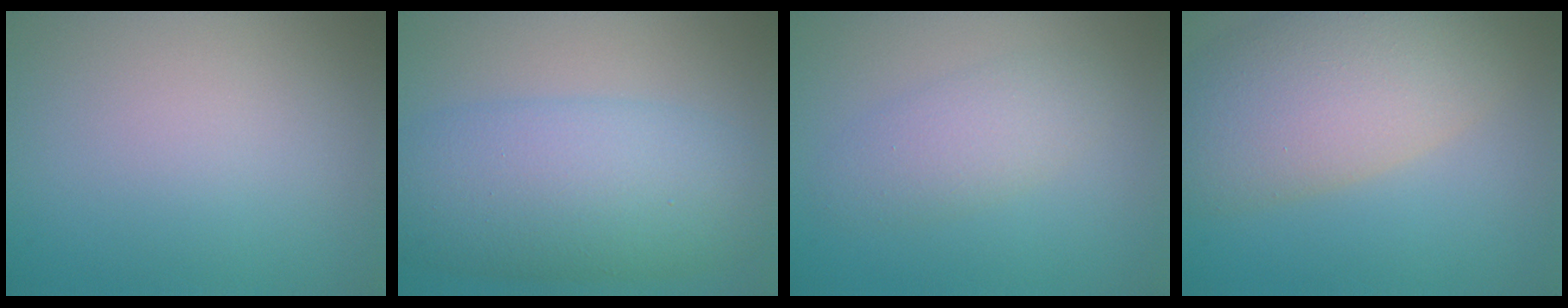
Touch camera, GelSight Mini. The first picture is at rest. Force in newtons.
{"total": 8.3, "press": 8.3, "slide": 0.0}
{"total": 2.6, "press": 2.6, "slide": 0.0}
{"total": 9.1, "press": 9.1, "slide": 0.5}